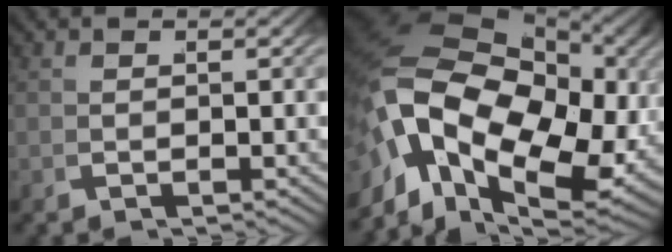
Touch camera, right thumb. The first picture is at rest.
{"total": 21.0, "force": [0.6, 14.5, 15.3], "torque": [-0.306, -0.053, 0.028]}